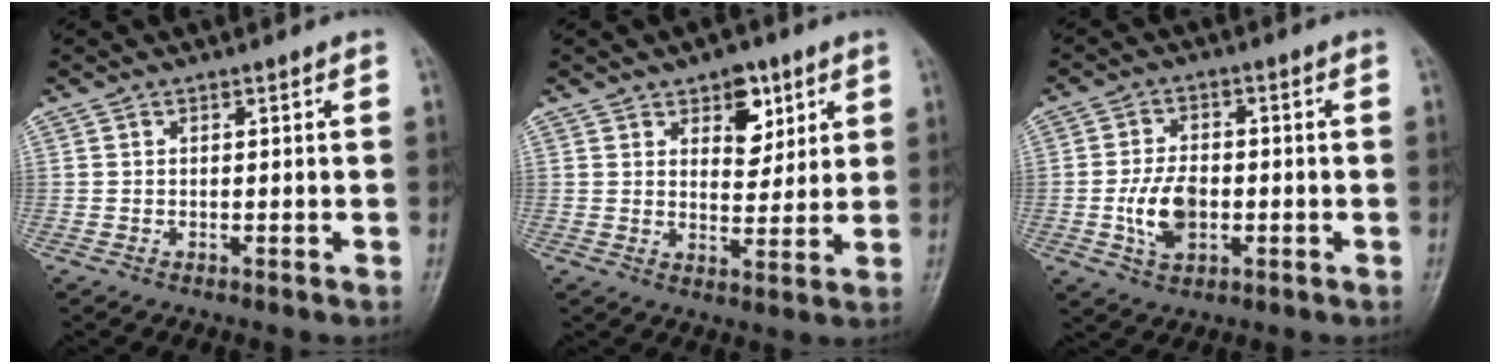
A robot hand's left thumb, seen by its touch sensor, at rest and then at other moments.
{"total": 7.7, "force": [4.0, 4.7, 4.6], "torque": [-0.030, -0.020, 0.057]}
{"total": 8.0, "force": [-1.5, 5.0, 6.0], "torque": [-0.104, 0.006, -0.025]}